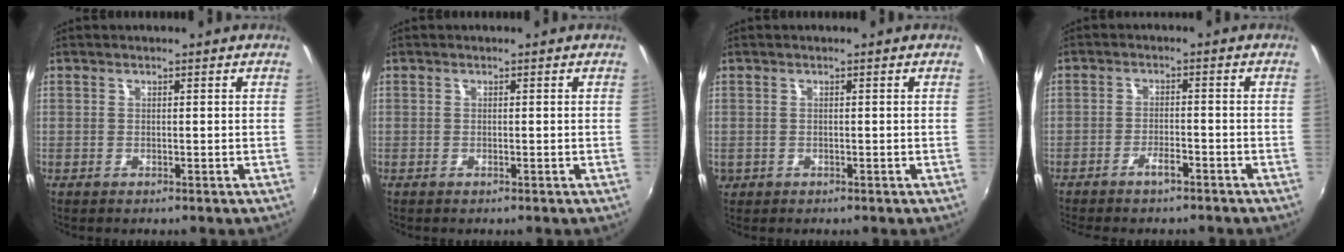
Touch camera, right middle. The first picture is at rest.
{"total": 0.0}
{"total": 1.2, "force": [-0.3, 1.1, 0.4], "torque": [-0.008, -0.003, -0.004]}
{"total": 3.3, "force": [-2.8, 0.7, 1.7], "torque": [-0.047, 0.004, -0.049]}